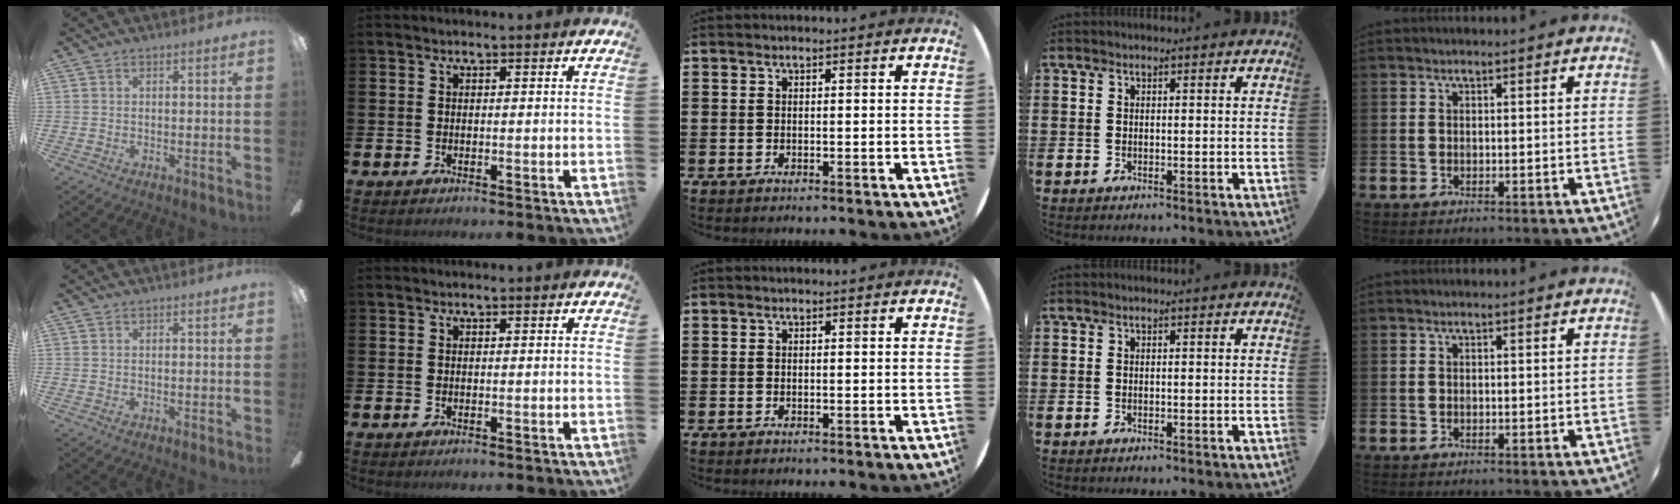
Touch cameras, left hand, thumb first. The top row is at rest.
{}